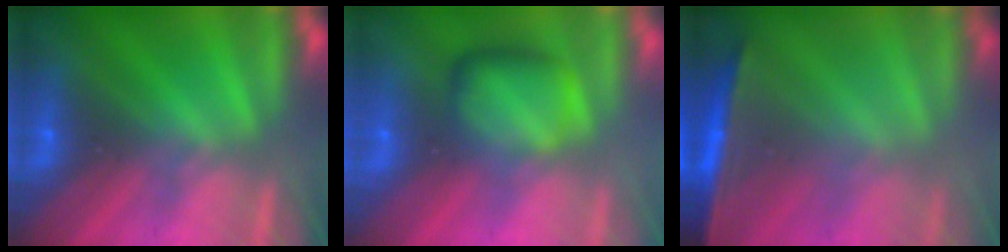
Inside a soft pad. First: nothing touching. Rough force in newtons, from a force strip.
{"total": 2.4}
{"total": 1.3}